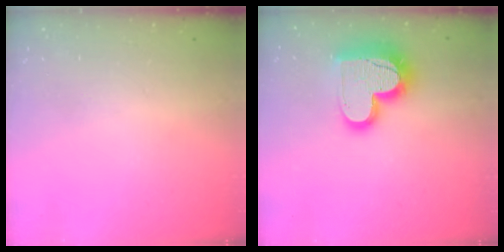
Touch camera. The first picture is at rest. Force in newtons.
{"total": 17.7, "press": 17.7, "slide": 1.5}